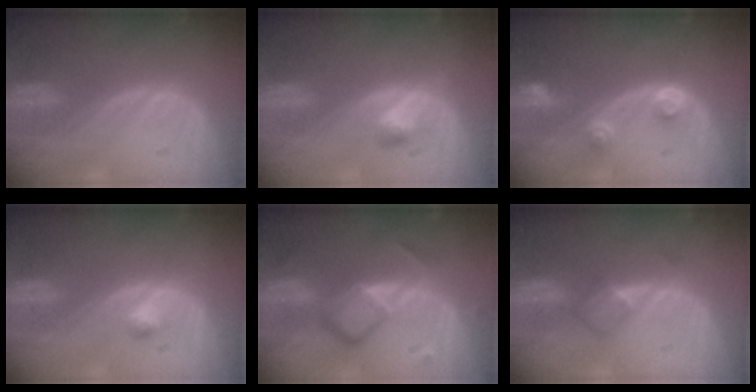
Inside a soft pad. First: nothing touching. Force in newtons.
{"total": 2.4, "press": 2.4, "slide": 0.2}
{"total": 3.0, "press": 2.8, "slide": 0.9}
{"total": 1.5, "press": 1.5, "slide": 0.3}
{"total": 6.8, "press": 5.9, "slide": 3.4}
{"total": 3.0, "press": 2.7, "slide": 1.2}